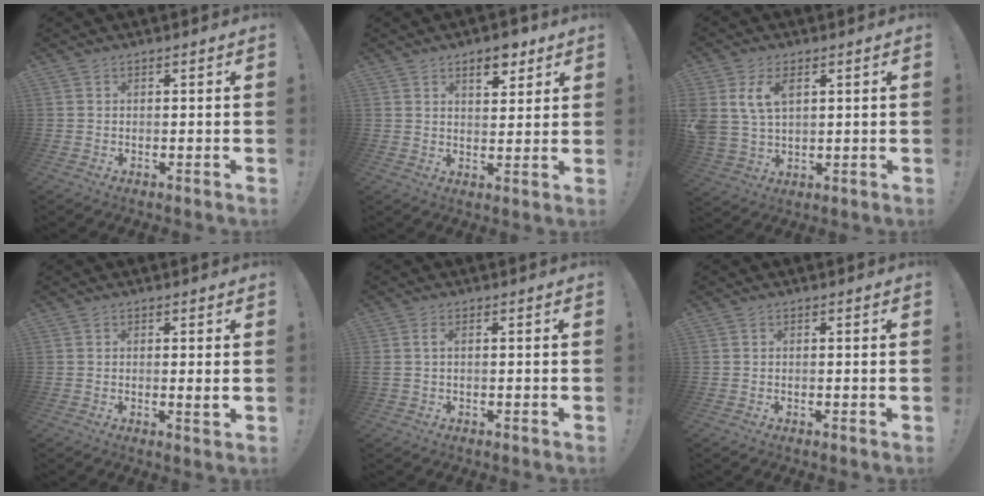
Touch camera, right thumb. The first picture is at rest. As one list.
[{"total": 7.2, "force": [4.7, 3.6, 4.1], "torque": [-0.039, -0.025, 0.077]}, {"total": 8.6, "force": [3.9, 5.4, 5.5], "torque": [-0.115, -0.007, 0.073]}, {"total": 2.2, "force": [0.6, -0.2, 2.1], "torque": [-0.023, -0.010, 0.006]}, {"total": 1.8, "force": [0.3, 0.5, 1.7], "torque": [-0.033, 0.002, 0.006]}, {"total": 0.0}]